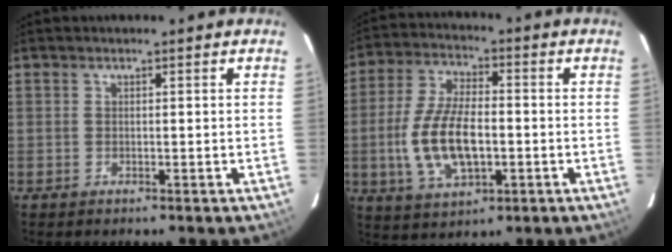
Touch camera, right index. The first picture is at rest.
{"total": 13.7, "force": [-2.3, 6.6, 11.8], "torque": [-0.244, -0.002, -0.037]}